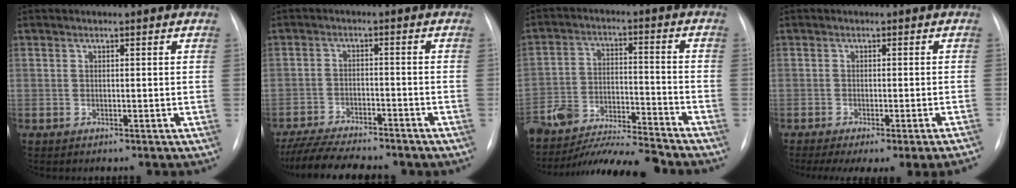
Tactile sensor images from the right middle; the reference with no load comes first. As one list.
[{"total": 13.0, "force": [-11.2, 2.8, 6.0], "torque": [-0.104, -0.011, -0.168]}, {"total": 17.1, "force": [-16.1, 0.8, 5.6], "torque": [-0.112, -0.011, -0.266]}, {"total": 12.3, "force": [-10.2, -0.3, 6.8], "torque": [-0.064, -0.021, -0.132]}]